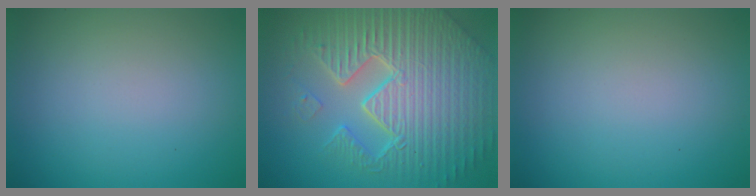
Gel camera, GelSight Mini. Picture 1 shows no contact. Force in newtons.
{"total": 11.3, "press": 7.2, "slide": 8.7}
{"total": 0.0}